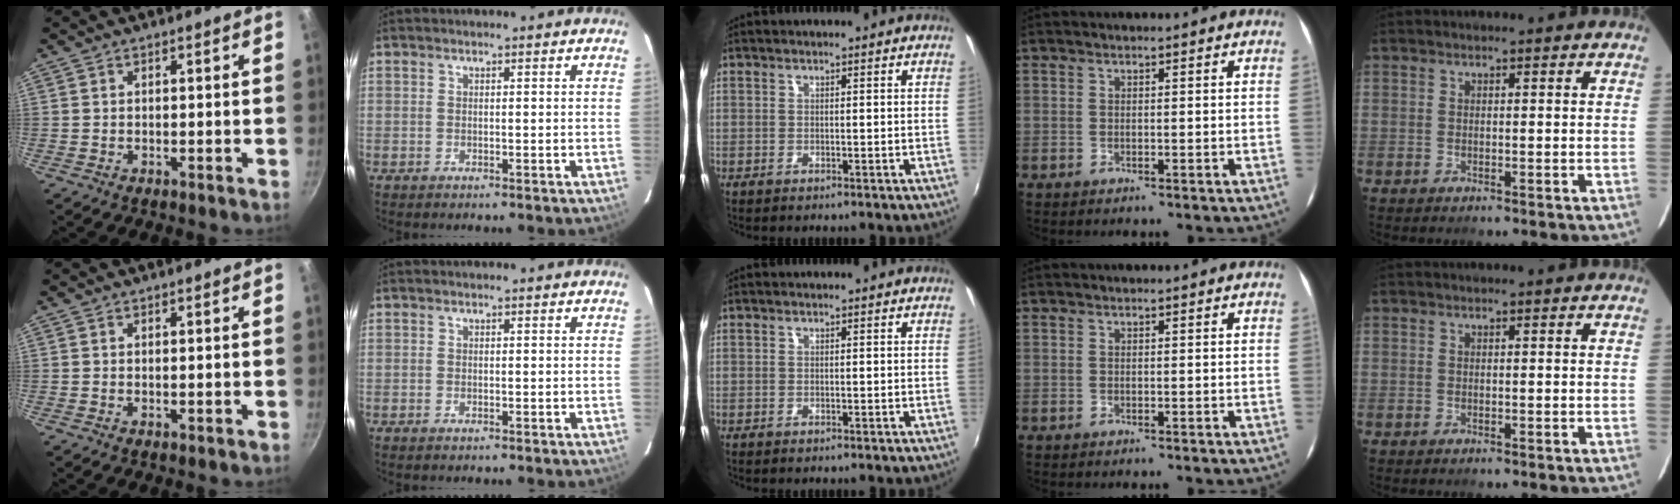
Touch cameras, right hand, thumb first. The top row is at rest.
{}